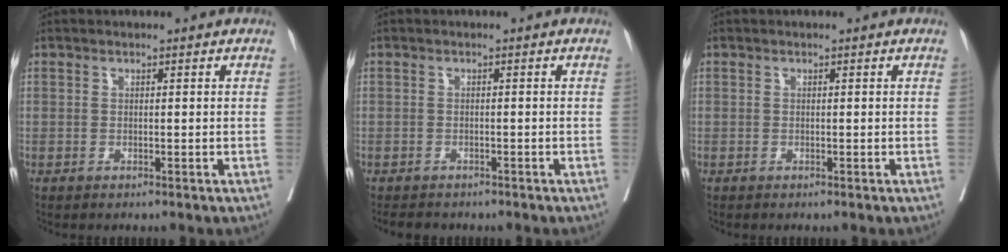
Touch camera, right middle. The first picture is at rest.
{"total": 3.7, "force": [-3.2, 1.5, 1.0], "torque": [-0.015, -0.004, -0.044]}
{"total": 0.0}